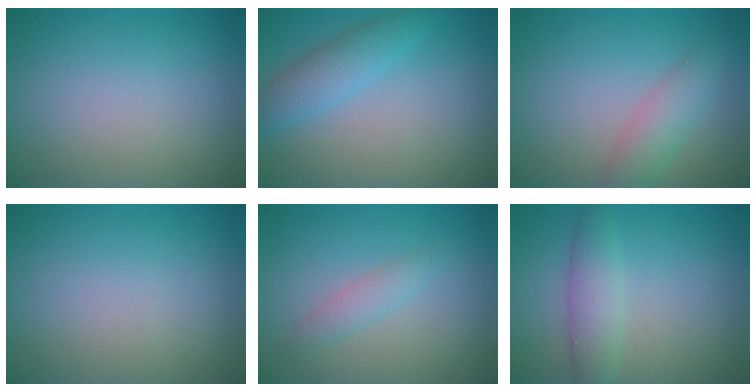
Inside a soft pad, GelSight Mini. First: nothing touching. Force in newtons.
{"total": 3.1, "press": 3.1, "slide": 0.2}
{"total": 3.0, "press": 3.0, "slide": 0.1}
{"total": 0.0}
{"total": 1.6, "press": 1.6, "slide": 0.0}
{"total": 2.9, "press": 2.9, "slide": 0.0}